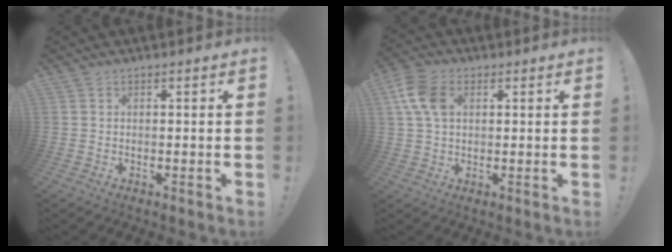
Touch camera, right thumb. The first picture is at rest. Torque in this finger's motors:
{"motor_torque": [0.73, 1.90, 0.98, 0.01, 0.21]}